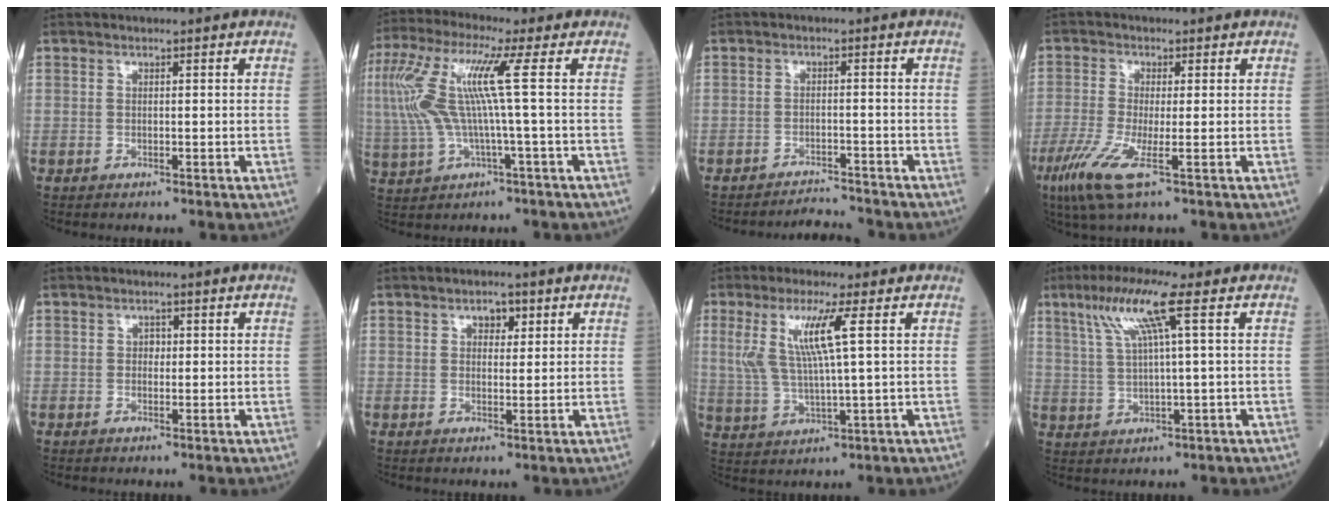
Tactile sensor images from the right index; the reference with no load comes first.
{"total": 12.0, "force": [1.7, 0.1, 11.9], "torque": [-0.269, 0.025, 0.033]}
{"total": 3.6, "force": [-3.5, -0.8, -0.4], "torque": [0.007, -0.009, -0.052]}
{"total": 6.8, "force": [-3.2, 0.4, 6.0], "torque": [-0.135, -0.024, -0.059]}
{"total": 1.0, "force": [0.2, 0.8, 0.6], "torque": [-0.006, 0.003, 0.002]}
{"total": 2.5, "force": [1.3, 1.4, 1.6], "torque": [-0.020, 0.005, 0.020]}
{"total": 7.8, "force": [2.5, 0.0, 7.4], "torque": [-0.162, 0.007, 0.056]}
{"total": 7.9, "force": [3.7, -0.7, 7.0], "torque": [-0.141, 0.016, 0.076]}